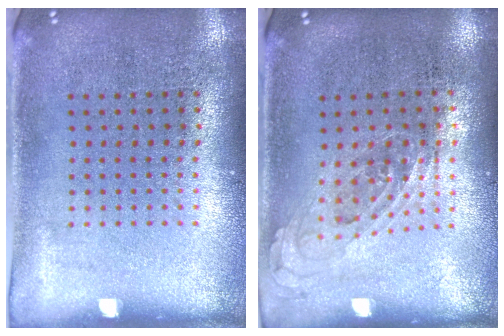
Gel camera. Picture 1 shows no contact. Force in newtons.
{"total": 0.8, "press": 0.7, "slide": 0.3}